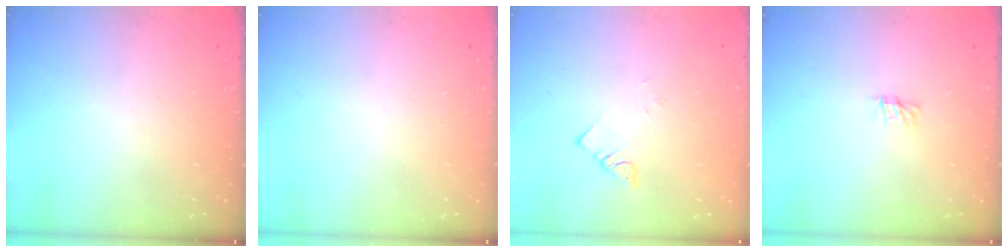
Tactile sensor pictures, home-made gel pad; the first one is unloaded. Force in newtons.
{"total": 0.0}
{"total": 1.9, "press": 1.9, "slide": 0.1}
{"total": 0.0}